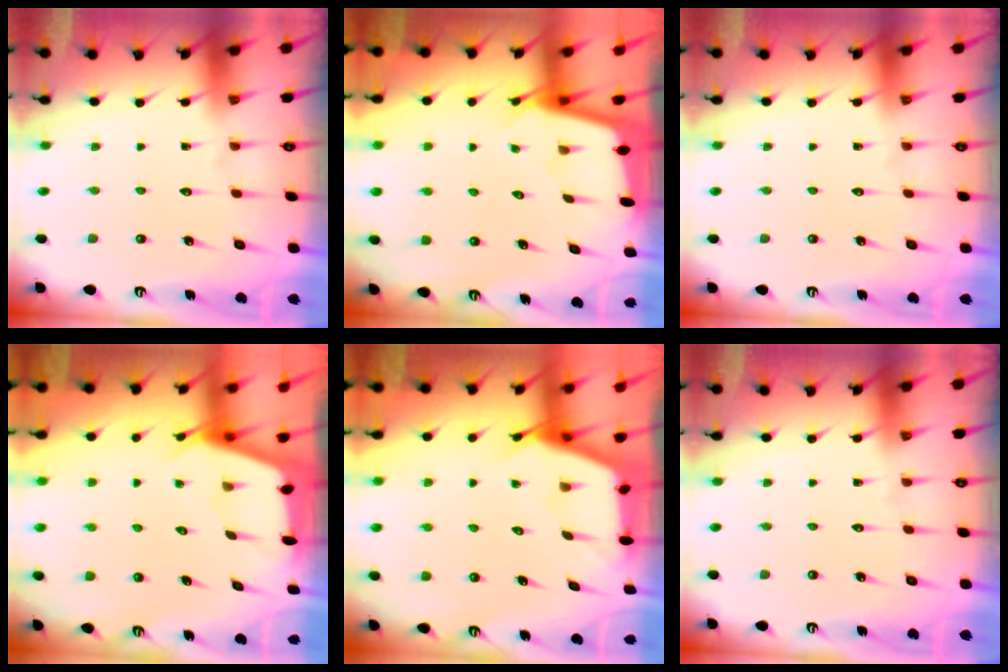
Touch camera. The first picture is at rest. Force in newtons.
{"total": 1.8, "press": 1.8, "slide": 0.2}
{"total": 0.0}
{"total": 2.4, "press": 2.4, "slide": 0.3}
{"total": 2.7, "press": 2.7, "slide": 0.3}
{"total": 0.0}